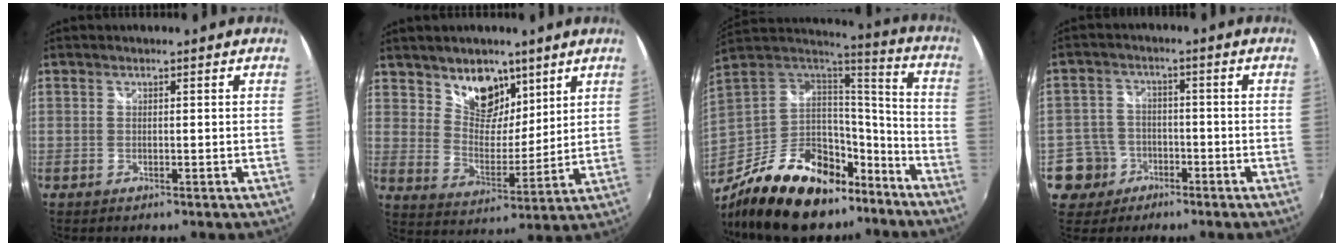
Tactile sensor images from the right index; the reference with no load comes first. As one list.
[{"total": 10.5, "force": [7.1, 6.4, 4.4], "torque": [-0.067, -0.005, 0.125]}, {"total": 27.3, "force": [-17.5, 13.9, 15.6], "torque": [-0.308, 0.016, -0.264]}, {"total": 6.8, "force": [-3.1, 6.0, 0.6], "torque": [-0.028, 0.021, -0.054]}]